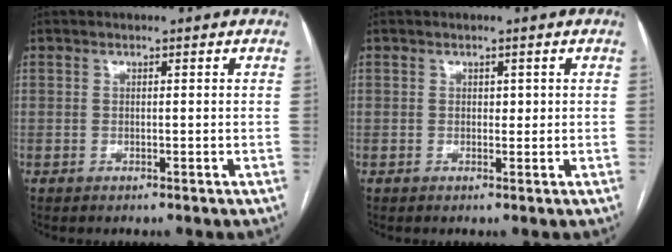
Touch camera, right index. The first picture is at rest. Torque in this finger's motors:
{"motor_torque": [0.17, 0.07, 0.03, 0.01]}